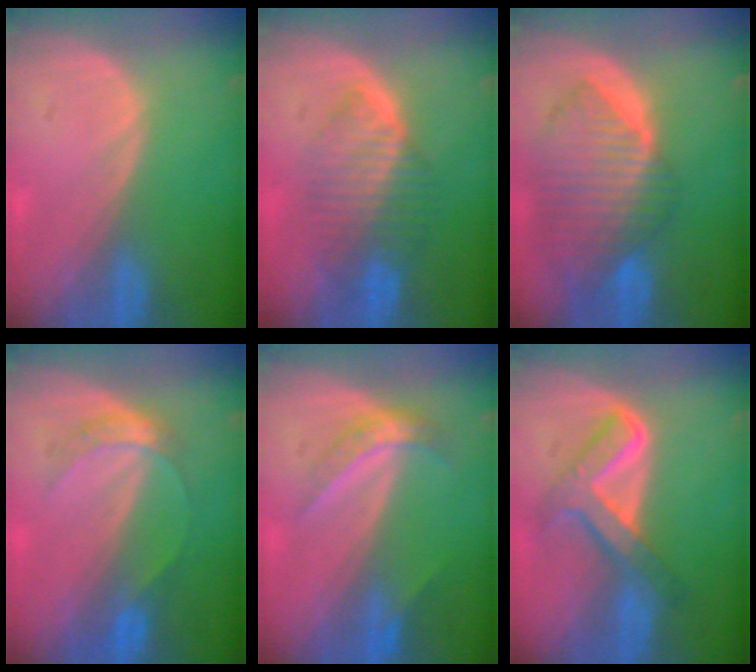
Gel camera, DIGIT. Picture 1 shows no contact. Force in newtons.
{"total": 6.5, "press": 6.5, "slide": 0.1}
{"total": 10.4, "press": 9.0, "slide": 5.1}
{"total": 3.8, "press": 3.8, "slide": 0.4}
{"total": 4.5, "press": 4.0, "slide": 2.1}
{"total": 6.9, "press": 6.9, "slide": 0.4}